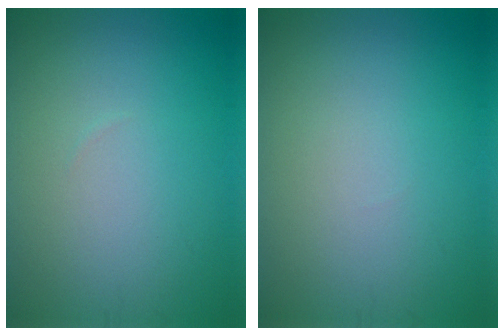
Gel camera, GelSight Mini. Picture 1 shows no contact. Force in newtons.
{"total": 0.0}